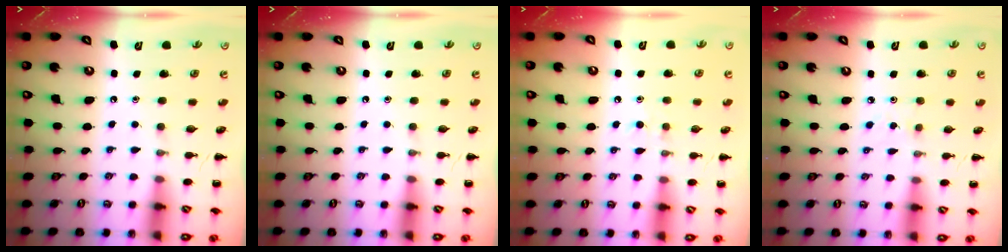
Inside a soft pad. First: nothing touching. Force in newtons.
{"total": 0.0}
{"total": 4.2, "press": 4.0, "slide": 1.3}
{"total": 1.5, "press": 1.4, "slide": 0.6}